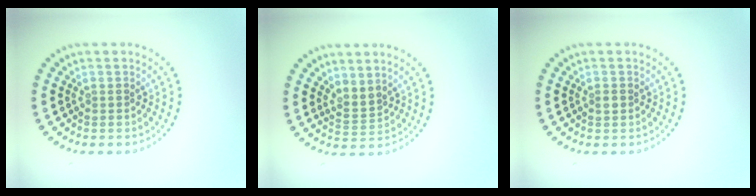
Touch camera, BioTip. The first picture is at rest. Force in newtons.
{"total": 1.8, "press": 1.4, "slide": 1.2}
{"total": 0.6, "press": 0.6, "slide": 0.2}